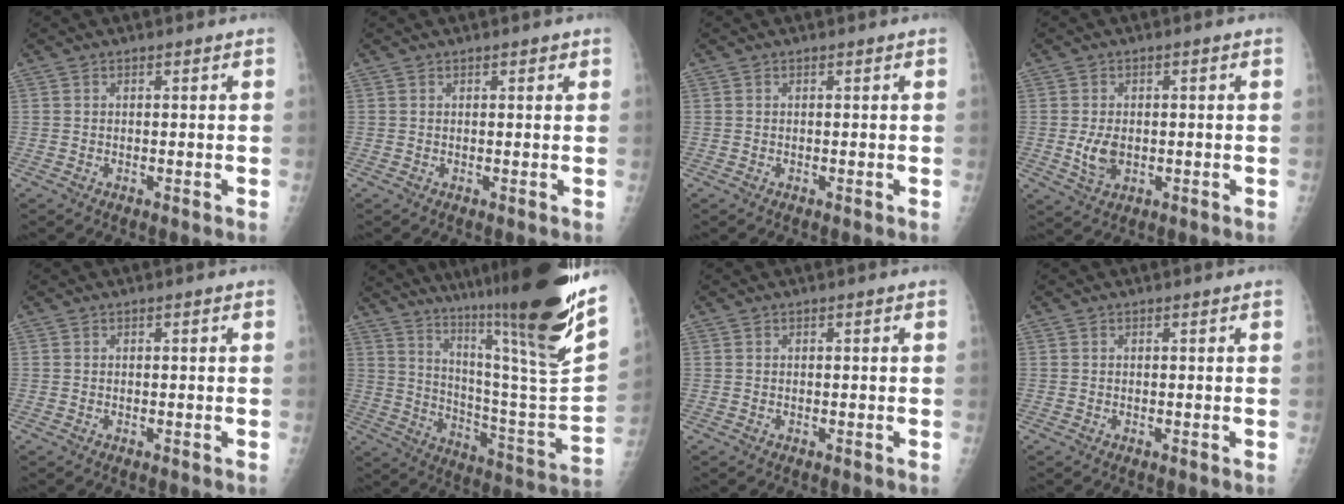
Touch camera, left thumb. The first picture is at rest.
{"total": 1.1, "force": [0.6, 0.5, 0.7], "torque": [-0.004, 0.000, 0.006]}
{"total": 0.0}
{"total": 4.8, "force": [-0.6, 3.1, 3.6], "torque": [-0.064, -0.001, -0.004]}
{"total": 0.0}
{"total": 34.1, "force": [23.3, 3.0, 24.7], "torque": [-0.332, -0.121, 0.347]}
{"total": 0.0}
{"total": 0.0}